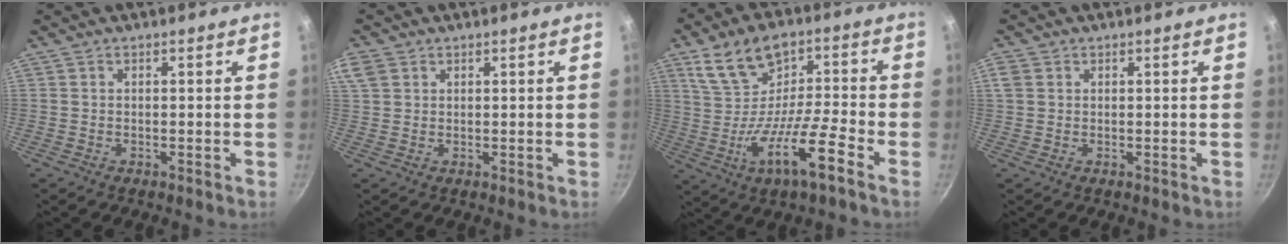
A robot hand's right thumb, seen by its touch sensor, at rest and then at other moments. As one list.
[{"total": 6.0, "force": [2.6, 4.5, 3.0], "torque": [-0.065, 0.015, 0.054]}, {"total": 13.5, "force": [-3.1, 5.5, 11.9], "torque": [-0.184, 0.020, -0.061]}, {"total": 2.4, "force": [0.7, 2.0, 1.1], "torque": [-0.020, -0.001, 0.014]}]